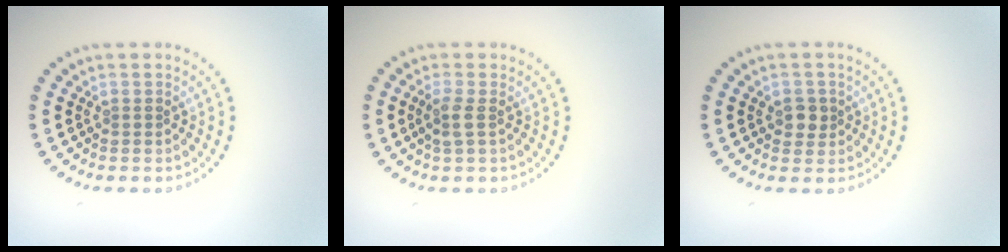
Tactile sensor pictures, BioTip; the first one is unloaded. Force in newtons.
{"total": 1.6, "press": 1.4, "slide": 0.7}
{"total": 1.8, "press": 1.7, "slide": 0.6}